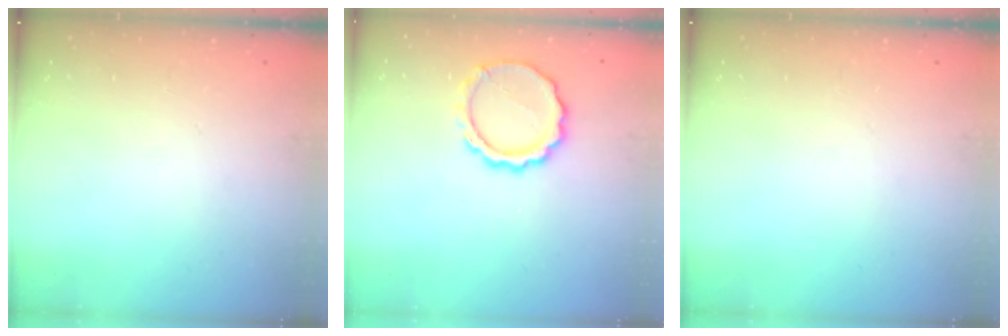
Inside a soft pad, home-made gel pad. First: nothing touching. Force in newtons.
{"total": 9.7, "press": 9.6, "slide": 1.8}
{"total": 0.0}